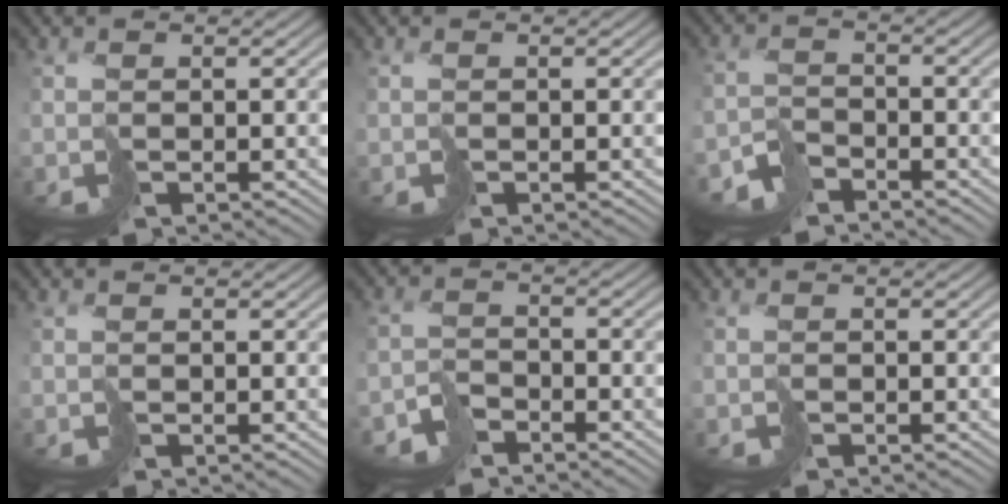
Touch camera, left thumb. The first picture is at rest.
{"total": 0.0}
{"total": 4.1, "force": [-3.6, 1.5, 1.2], "torque": [-0.022, -0.006, -0.083]}
{"total": 0.0}
{"total": 3.7, "force": [-3.2, 1.5, 1.0], "torque": [-0.018, -0.003, -0.074]}
{"total": 0.5, "force": [-0.5, 0.2, 0.1], "torque": [0.001, 0.001, -0.009]}